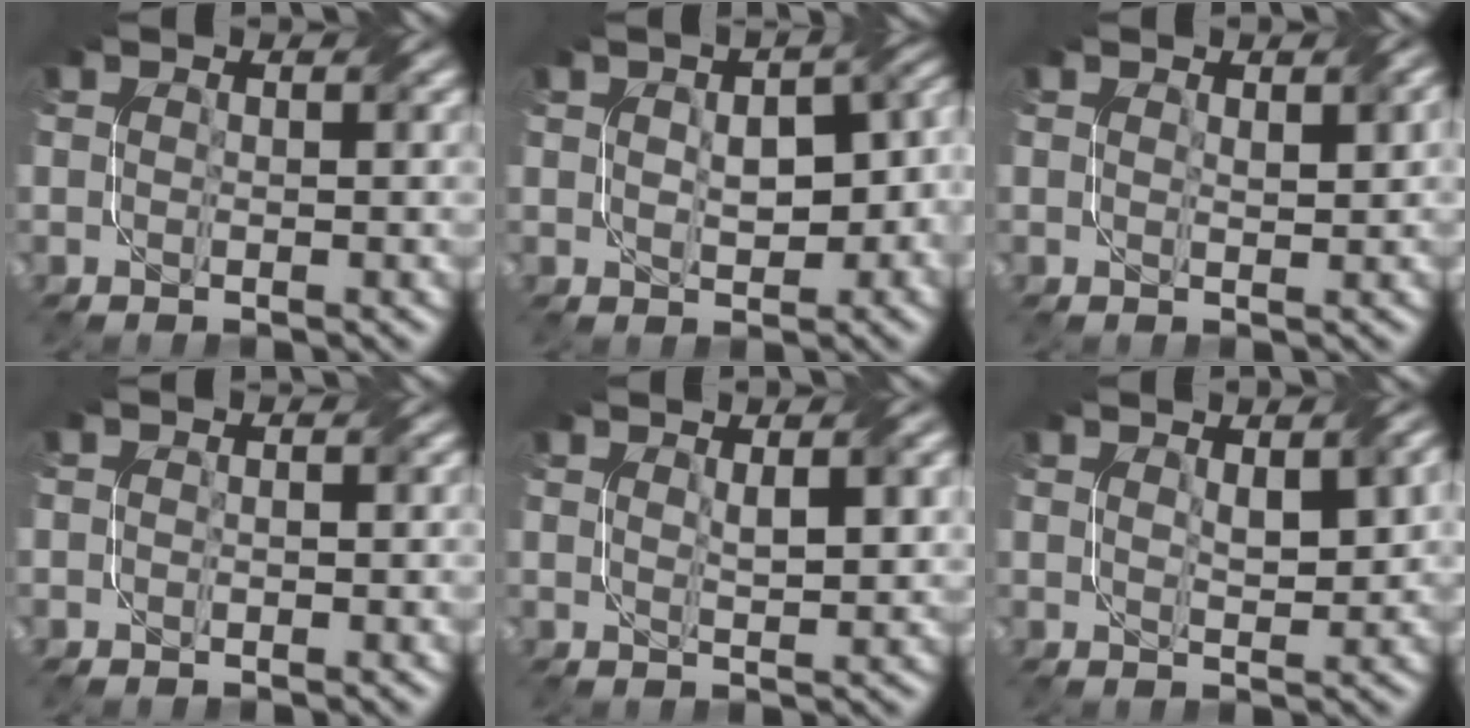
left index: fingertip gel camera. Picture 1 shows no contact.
{"total": 8.3, "force": [0.4, 5.0, 6.7], "torque": [-0.074, 0.015, 0.017]}
{"total": 1.4, "force": [0.7, 0.3, 1.2], "torque": [-0.017, 0.000, 0.014]}
{"total": 0.6, "force": [-0.3, 0.4, 0.3], "torque": [-0.008, -0.005, -0.008]}
{"total": 3.0, "force": [1.0, 0.7, 2.7], "torque": [-0.044, 0.003, 0.021]}
{"total": 3.3, "force": [1.2, 1.0, 2.8], "torque": [-0.049, 0.002, 0.025]}